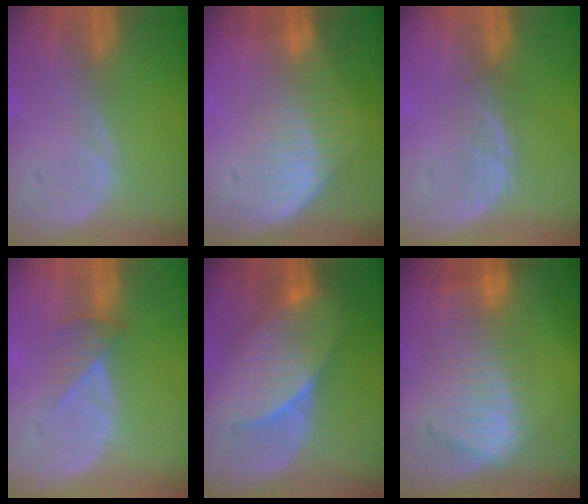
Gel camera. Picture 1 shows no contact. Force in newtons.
{"total": 6.5, "press": 6.0, "slide": 2.4}
{"total": 2.7, "press": 2.5, "slide": 0.9}
{"total": 3.3, "press": 2.9, "slide": 1.5}
{"total": 7.2, "press": 7.1, "slide": 1.4}
{"total": 9.3, "press": 8.1, "slide": 4.5}